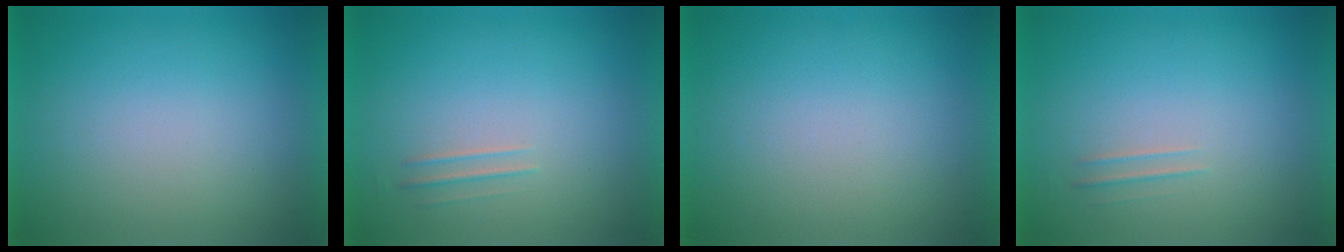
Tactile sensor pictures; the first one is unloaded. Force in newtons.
{"total": 1.5}
{"total": 0.0}
{"total": 1.8}